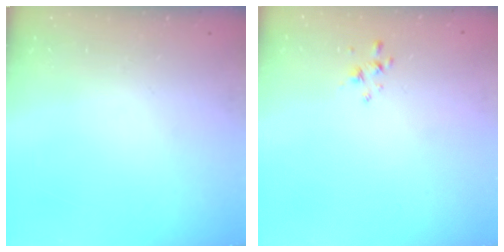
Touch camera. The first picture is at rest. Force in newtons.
{"total": 2.7, "press": 2.5, "slide": 0.9}